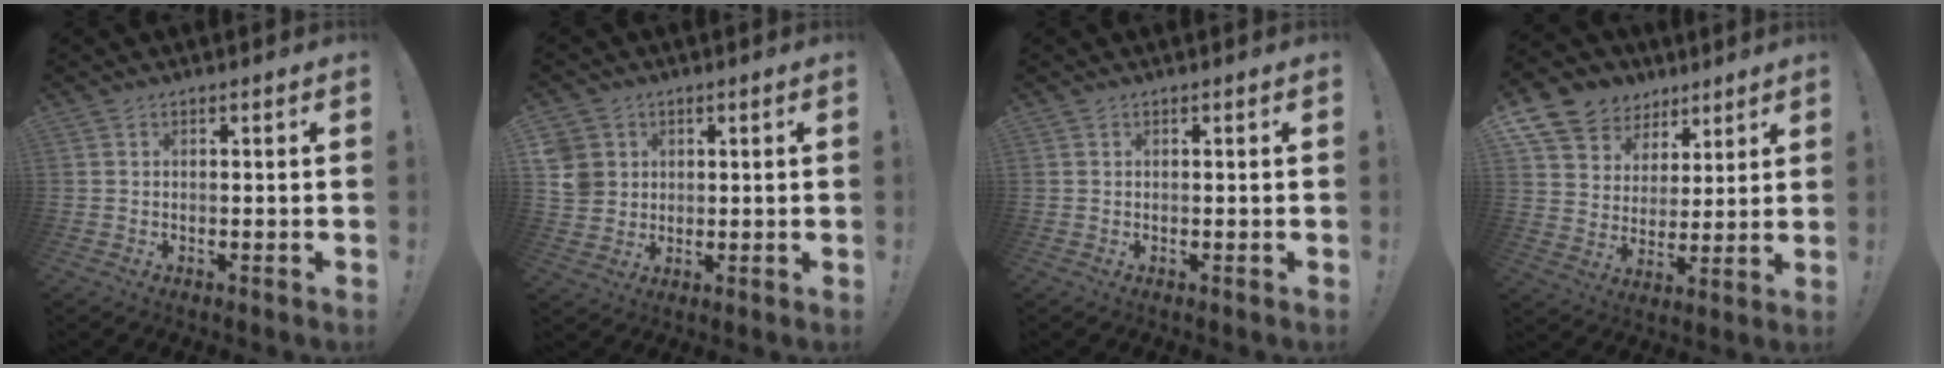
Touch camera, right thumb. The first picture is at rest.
{"total": 6.9, "force": [2.1, 6.2, 2.0], "torque": [-0.050, -0.009, 0.044]}
{"total": 0.0}
{"total": 11.3, "force": [6.9, 8.5, 2.6], "torque": [-0.042, -0.054, 0.139]}